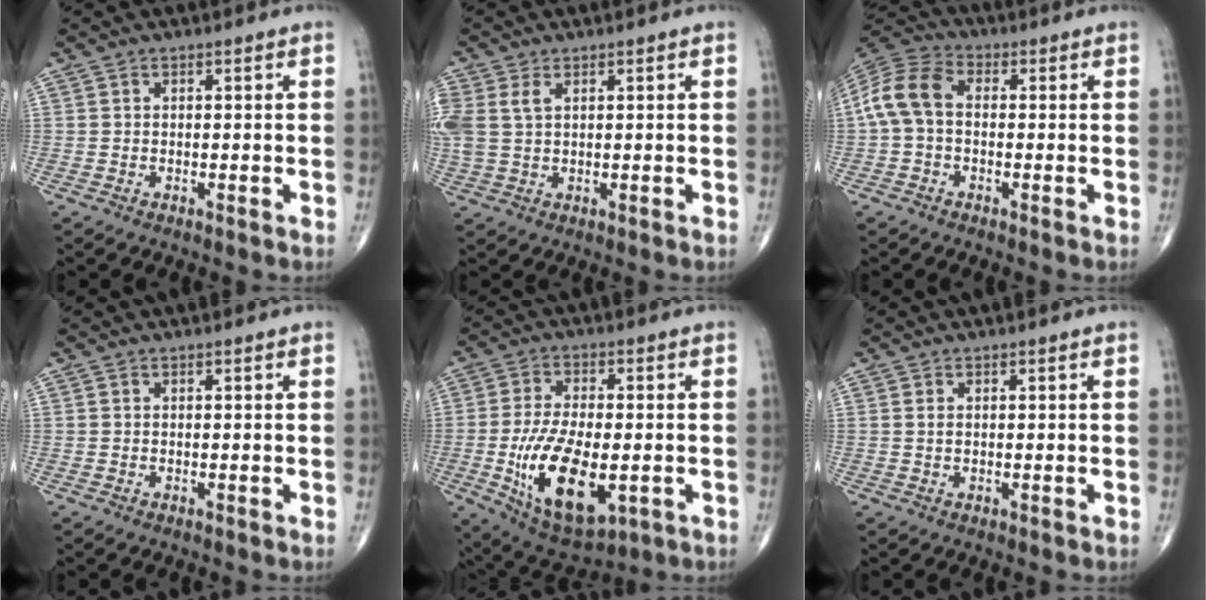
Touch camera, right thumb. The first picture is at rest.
{"total": 5.7, "force": [1.8, 3.5, 4.2], "torque": [-0.120, 0.012, 0.045]}
{"total": 9.8, "force": [-0.1, 6.6, 7.3], "torque": [-0.150, 0.029, -0.014]}
{"total": 0.0}
{"total": 17.0, "force": [-3.8, 8.1, 14.5], "torque": [-0.255, -0.009, -0.047]}
{"total": 0.9, "force": [0.1, 0.5, 0.7], "torque": [-0.013, -0.001, 0.003]}